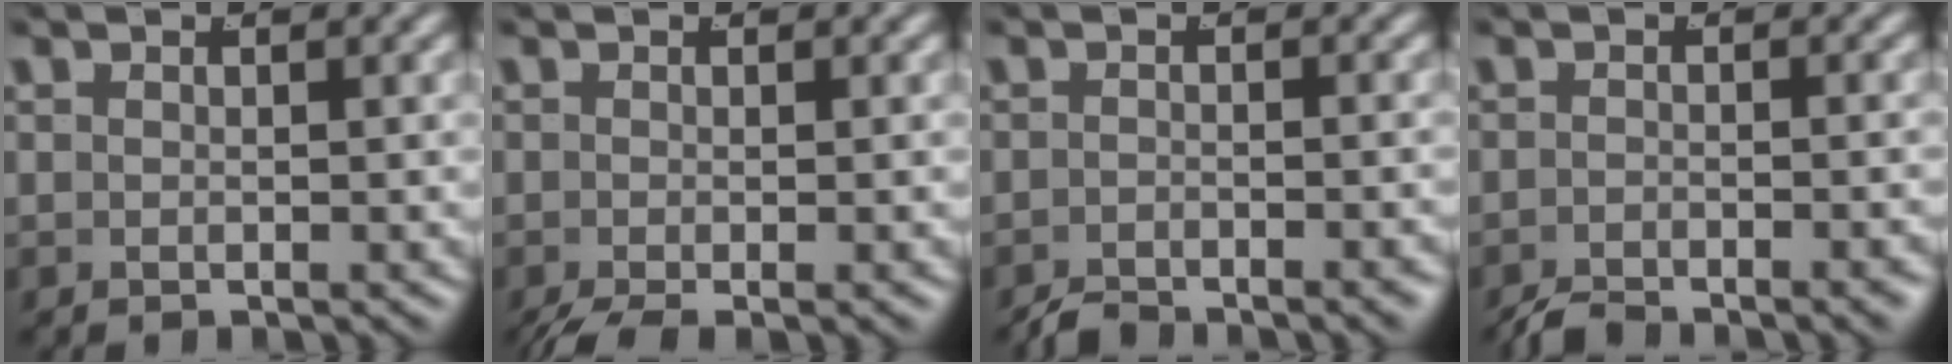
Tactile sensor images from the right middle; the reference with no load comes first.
{"total": 2.6, "force": [-2.1, 0.5, 1.4], "torque": [-0.022, -0.016, -0.024]}
{"total": 2.1, "force": [-2.1, -0.1, 0.4], "torque": [-0.003, -0.007, -0.036]}
{"total": 2.4, "force": [-2.3, 0.0, 0.6], "torque": [-0.008, -0.007, -0.039]}